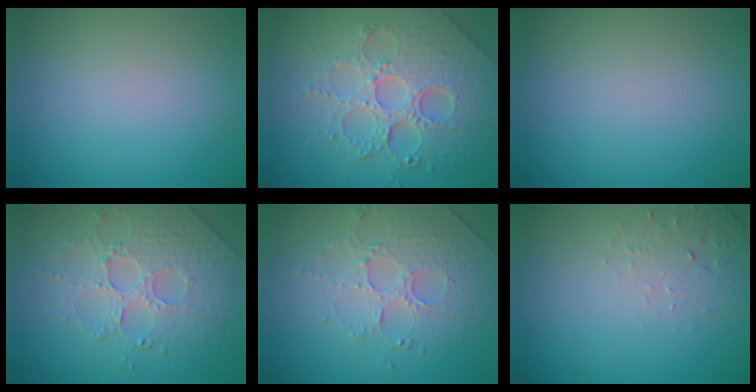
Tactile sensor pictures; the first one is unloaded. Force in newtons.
{"total": 8.1, "press": 6.0, "slide": 5.4}
{"total": 0.0}
{"total": 4.7, "press": 3.9, "slide": 2.6}
{"total": 5.1, "press": 3.5, "slide": 3.7}
{"total": 1.9, "press": 1.8, "slide": 0.4}